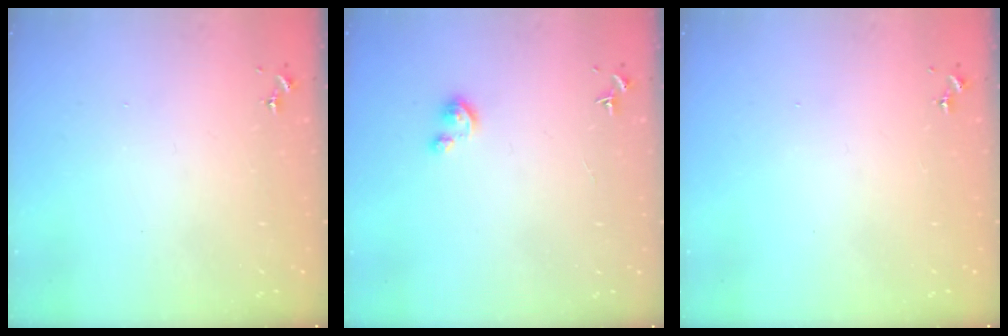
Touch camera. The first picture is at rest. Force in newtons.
{"total": 3.8, "press": 3.7, "slide": 0.4}
{"total": 0.0}